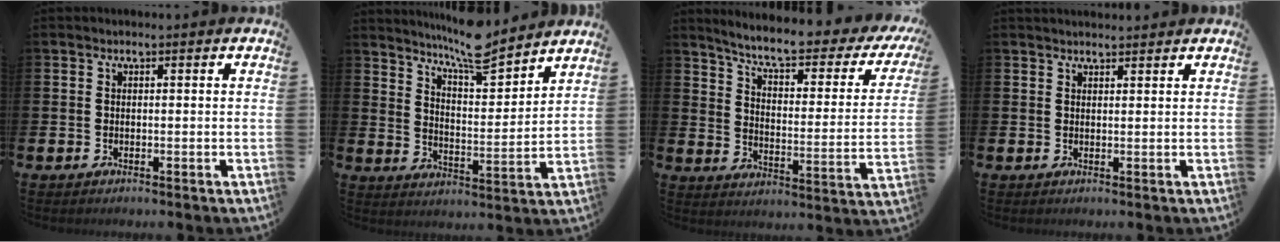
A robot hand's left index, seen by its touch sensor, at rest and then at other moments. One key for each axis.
{"total": 8.5, "fx": 8.0, "fy": 1.1, "fz": 2.7, "tx": -0.070, "ty": -0.053, "tz": 0.142}
{"total": 6.9, "fx": 5.8, "fy": 1.3, "fz": 3.6, "tx": -0.088, "ty": -0.046, "tz": 0.090}
{"total": 1.5, "fx": 1.5, "fy": 0.3, "fz": 0.2, "tx": 0.003, "ty": -0.005, "tz": 0.026}